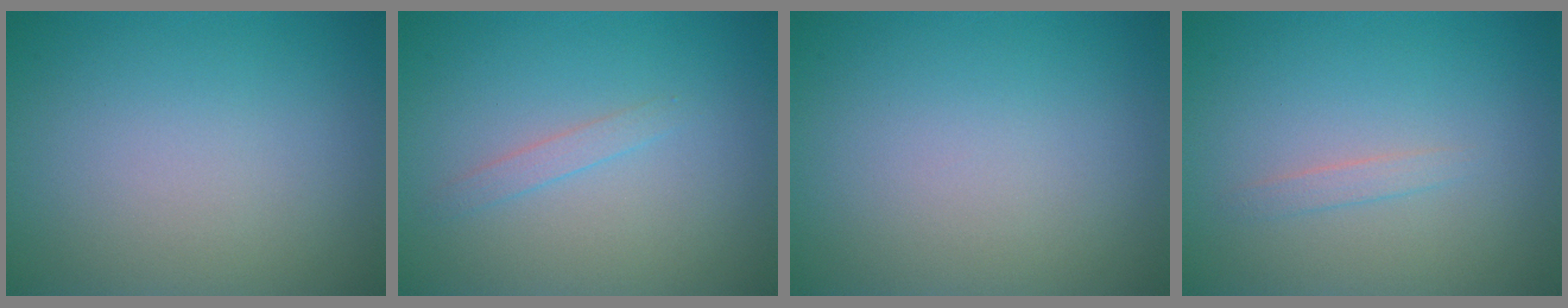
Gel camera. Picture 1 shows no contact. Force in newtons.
{"total": 1.0, "press": 1.0, "slide": 0.1}
{"total": 0.0}
{"total": 0.9, "press": 0.9, "slide": 0.0}